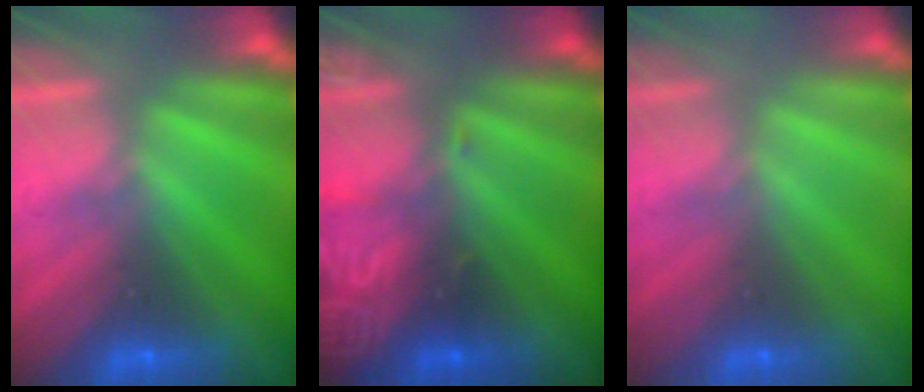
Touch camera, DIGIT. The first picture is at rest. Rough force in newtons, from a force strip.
{"total": 3.2}
{"total": 4.5}